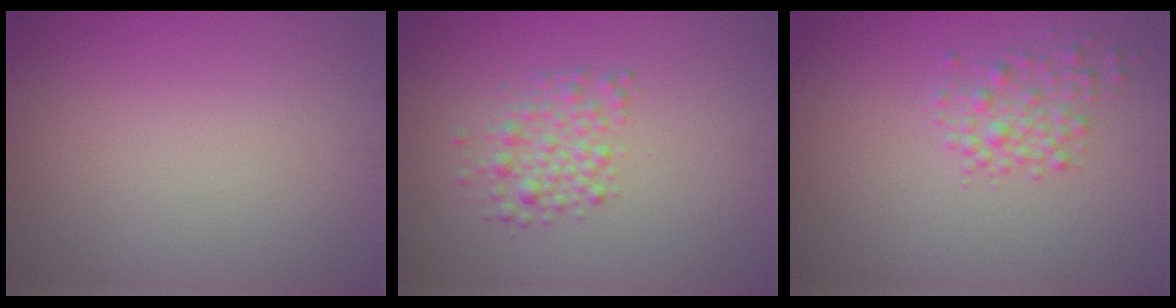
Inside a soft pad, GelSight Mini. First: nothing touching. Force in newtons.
{"total": 2.4, "press": 2.4, "slide": 0.1}
{"total": 2.3, "press": 2.3, "slide": 0.1}